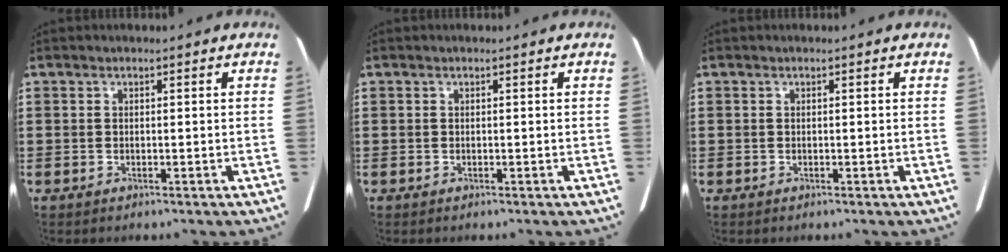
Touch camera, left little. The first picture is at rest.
{"total": 0.0}
{"total": 0.0}